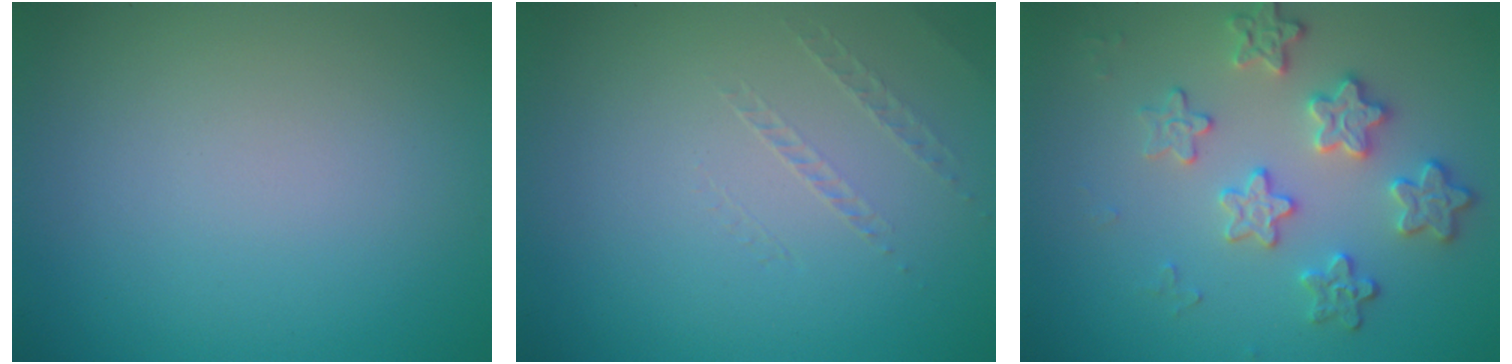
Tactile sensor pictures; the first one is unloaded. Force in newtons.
{"total": 0.9, "press": 0.1, "slide": 0.9}
{"total": 3.5, "press": 3.4, "slide": 1.1}